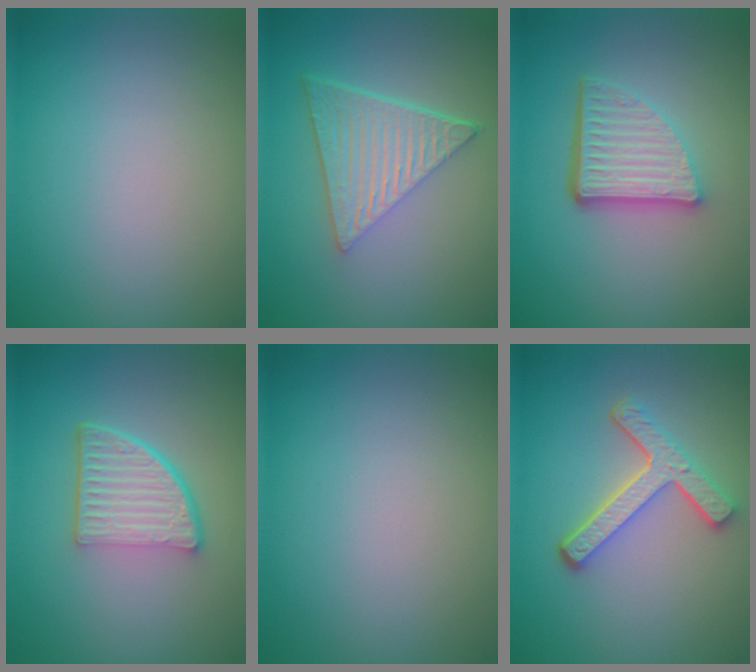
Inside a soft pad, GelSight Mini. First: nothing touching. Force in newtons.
{"total": 6.6, "press": 4.3, "slide": 5.0}
{"total": 5.4, "press": 3.7, "slide": 3.9}
{"total": 5.2, "press": 3.6, "slide": 3.8}
{"total": 0.0}
{"total": 4.7, "press": 3.4, "slide": 3.2}